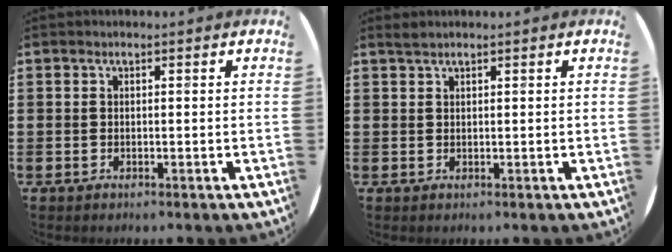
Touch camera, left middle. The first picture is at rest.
{"total": 0.7, "force": [0.7, -0.1, 0.1], "torque": [-0.004, -0.001, 0.014]}